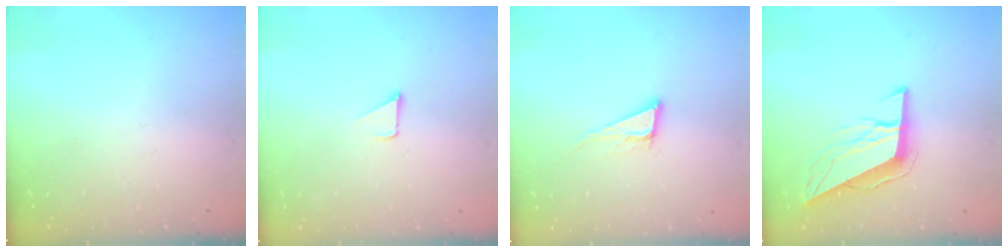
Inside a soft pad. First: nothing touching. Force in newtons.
{"total": 1.5, "press": 1.5, "slide": 0.1}
{"total": 11.3, "press": 10.9, "slide": 3.3}
{"total": 10.5, "press": 10.2, "slide": 2.4}